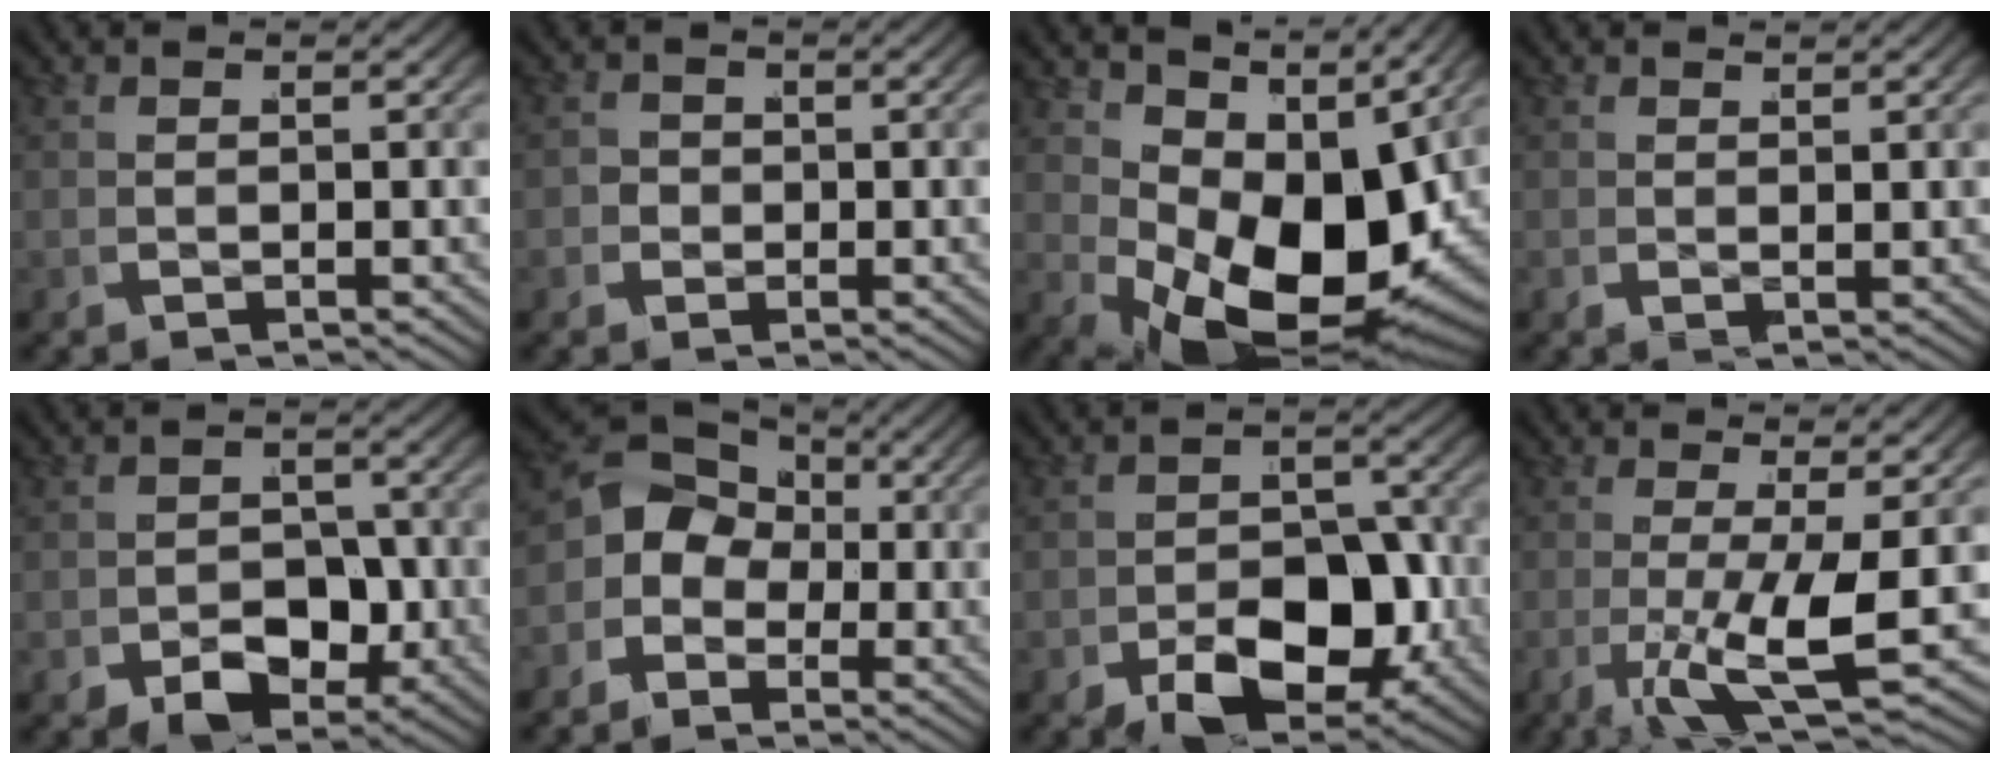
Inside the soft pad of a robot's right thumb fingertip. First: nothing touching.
{"total": 1.8, "force": [-0.7, 1.6, 0.2], "torque": [-0.016, -0.010, -0.014]}
{"total": 15.2, "force": [-0.8, 9.0, 12.3], "torque": [-0.210, -0.047, 0.014]}
{"total": 0.9, "force": [0.9, -0.3, 0.0], "torque": [0.001, 0.001, 0.017]}
{"total": 5.0, "force": [-2.2, 3.4, 2.9], "torque": [-0.053, -0.023, -0.032]}
{"total": 6.5, "force": [-0.5, 5.6, 3.3], "torque": [-0.076, -0.003, -0.022]}
{"total": 7.7, "force": [-2.8, 4.7, 5.4], "torque": [-0.097, -0.027, -0.040]}
{"total": 6.8, "force": [-1.4, 2.1, 6.3], "torque": [-0.131, -0.019, -0.023]}